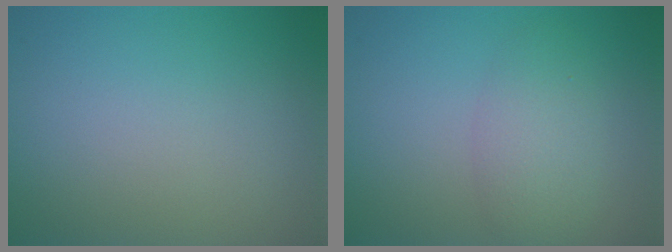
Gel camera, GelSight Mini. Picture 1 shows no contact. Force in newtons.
{"total": 3.1, "press": 3.1, "slide": 0.1}